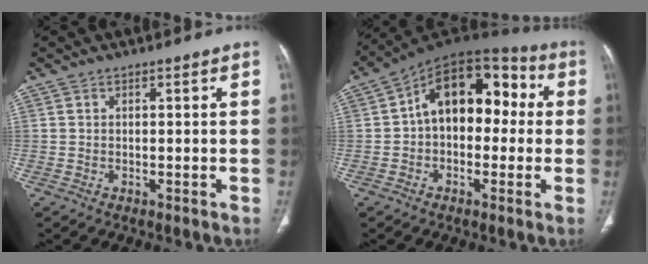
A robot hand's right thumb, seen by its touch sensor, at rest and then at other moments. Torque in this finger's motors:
{"motor_torque": [-0.73, 1.46, 1.19, 0.39, 0.19]}